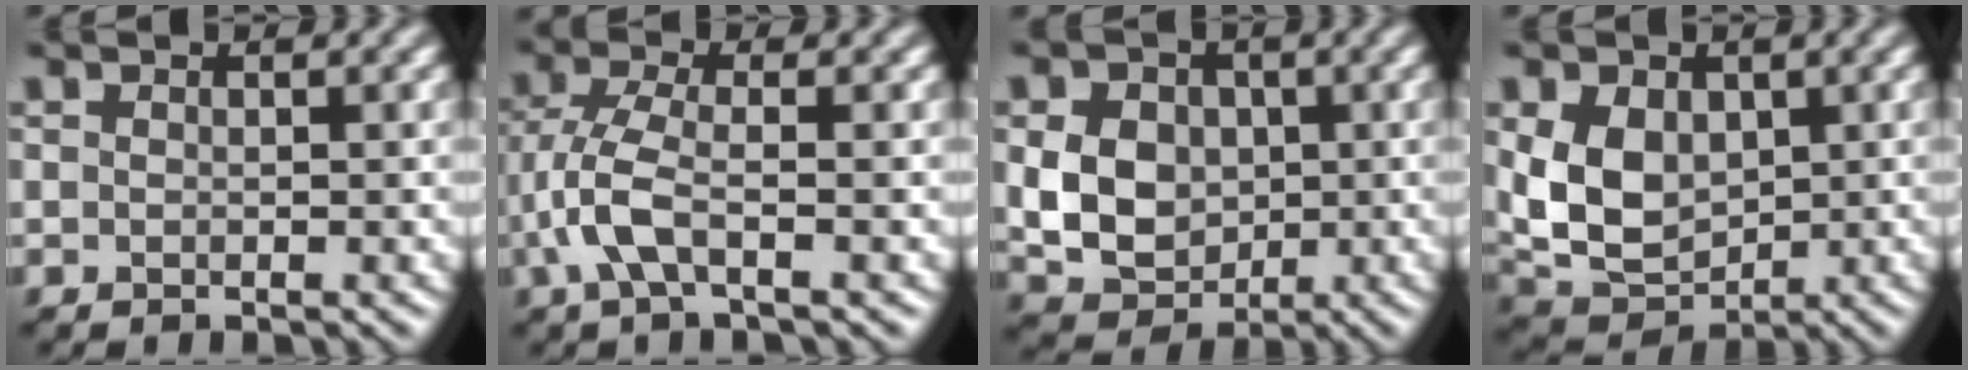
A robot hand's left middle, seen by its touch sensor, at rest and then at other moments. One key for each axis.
{"total": 4.4, "fx": -1.4, "fy": 1.6, "fz": 3.8, "tx": -0.097, "ty": 0.007, "tz": -0.036}
{"total": 6.4, "fx": 0.4, "fy": 5.2, "fz": 3.8, "tx": -0.076, "ty": -0.002, "tz": 0.003}
{"total": 6.1, "fx": 0.7, "fy": 4.4, "fz": 4.1, "tx": -0.087, "ty": -0.006, "tz": 0.013}